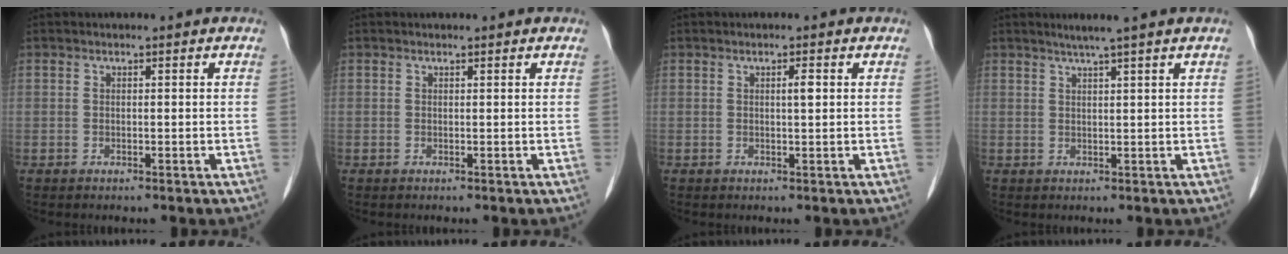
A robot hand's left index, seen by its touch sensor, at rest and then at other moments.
{"total": 0.8, "force": [0.8, 0.2, 0.3], "torque": [-0.012, 0.013, 0.009]}
{"total": 1.2, "force": [0.4, 0.2, 1.1], "torque": [-0.021, 0.001, 0.005]}
{"total": 3.5, "force": [2.6, -1.0, 2.1], "torque": [-0.032, 0.005, 0.046]}